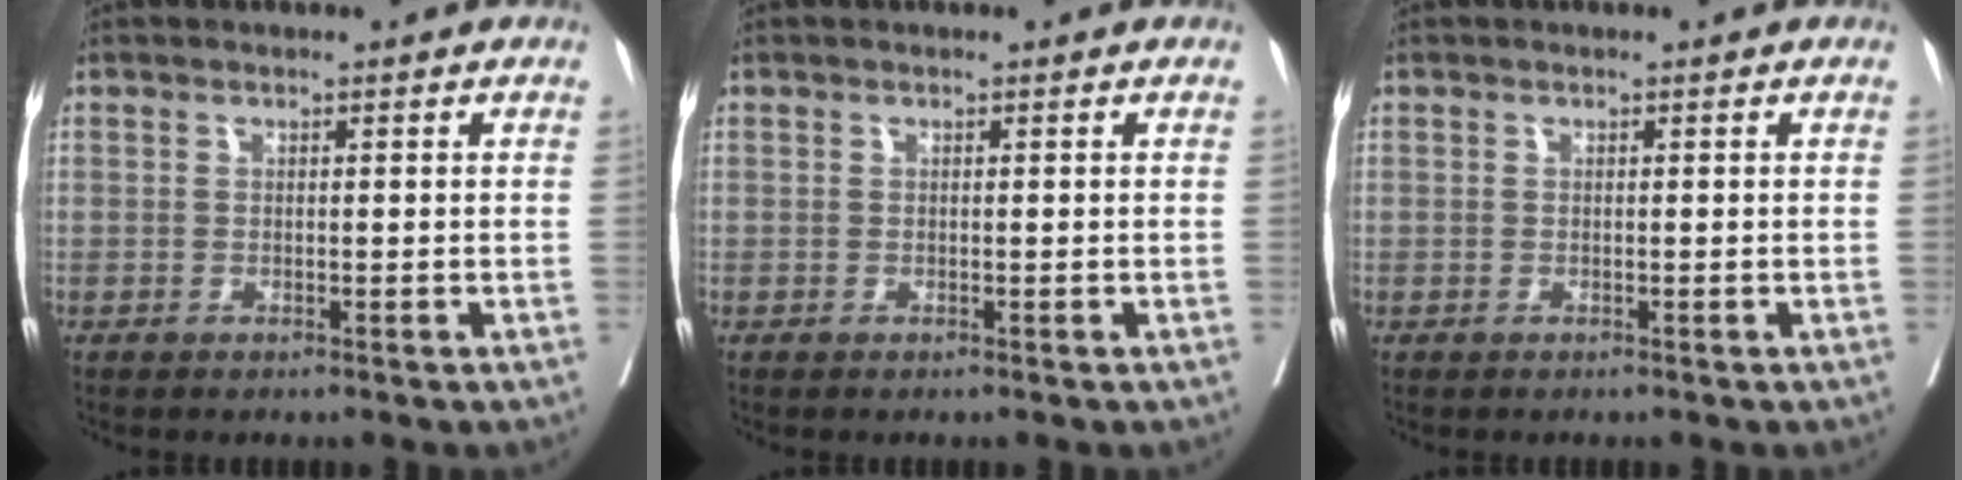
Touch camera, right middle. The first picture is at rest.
{"total": 0.0}
{"total": 0.0}